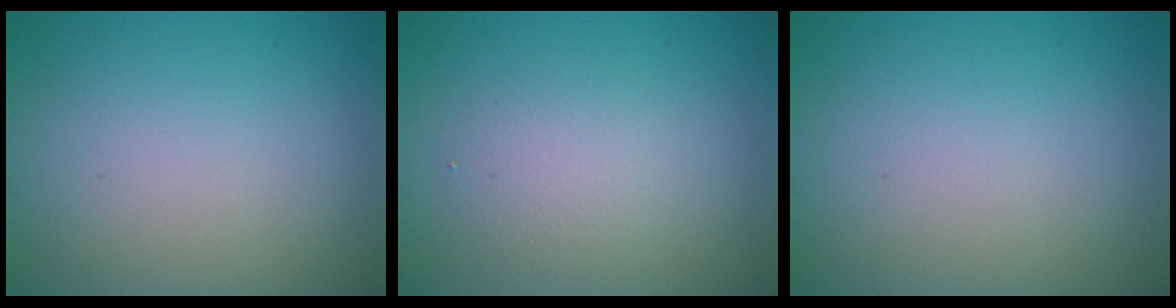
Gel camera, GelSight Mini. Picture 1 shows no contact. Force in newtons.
{"total": 2.4, "press": 2.4, "slide": 0.2}
{"total": 0.0}